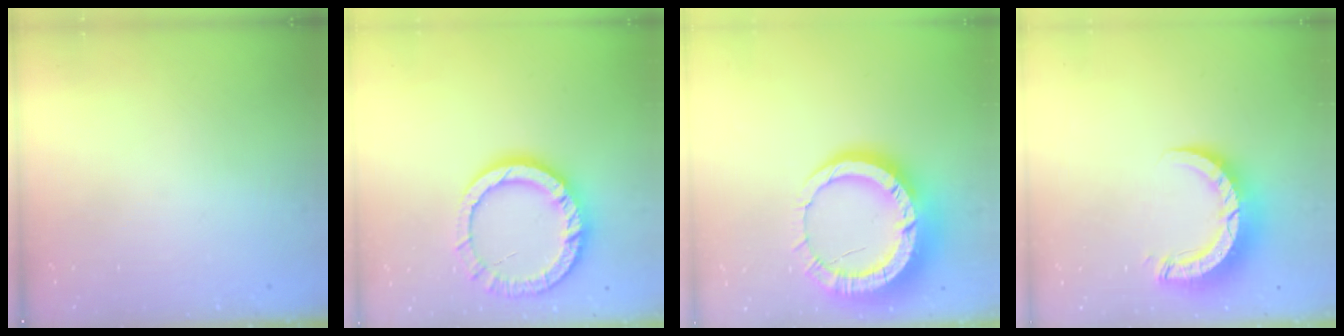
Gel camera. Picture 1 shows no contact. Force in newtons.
{"total": 14.2, "press": 14.1, "slide": 1.4}
{"total": 18.8, "press": 18.7, "slide": 1.8}
{"total": 8.8, "press": 8.8, "slide": 0.8}